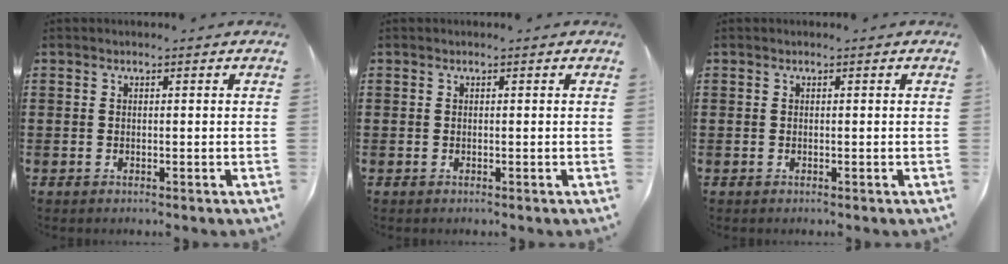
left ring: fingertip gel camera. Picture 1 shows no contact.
{"total": 0.0}
{"total": 0.0}